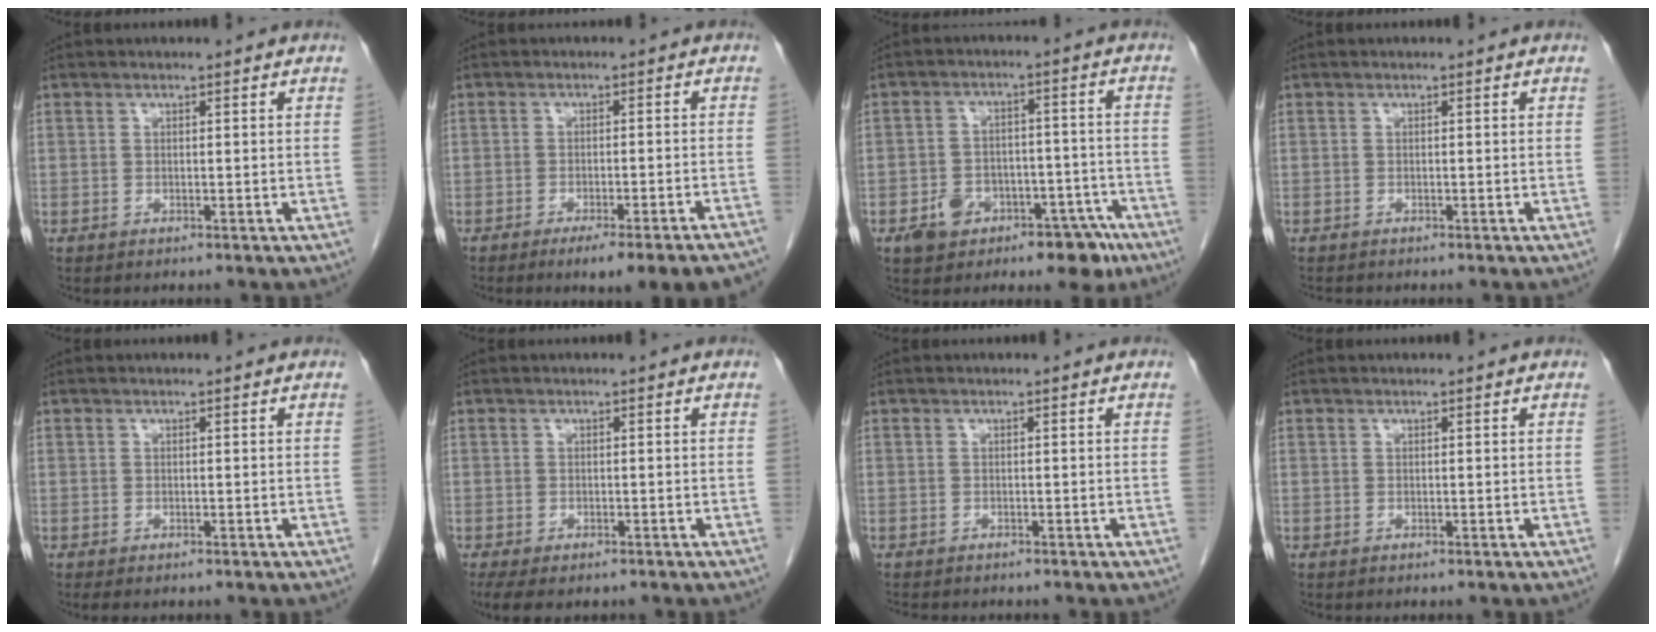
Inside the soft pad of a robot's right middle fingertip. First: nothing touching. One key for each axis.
{"total": 12.2, "fx": -10.2, "fy": 0.4, "fz": 6.7, "tx": -0.050, "ty": -0.005, "tz": -0.127}
{"total": 10.0, "fx": -6.2, "fy": 6.2, "fz": 4.9, "tx": -0.055, "ty": 0.032, "tz": -0.081}
{"total": 0.6, "fx": -0.6, "fy": 0.0, "fz": 0.1, "tx": -0.010, "ty": -0.004, "tz": -0.013}
{"total": 0.7, "fx": -0.6, "fy": 0.3, "fz": 0.4, "tx": -0.009, "ty": -0.003, "tz": -0.006}
{"total": 5.5, "fx": -3.9, "fy": 2.4, "fz": 2.9, "tx": -0.053, "ty": -0.015, "tz": -0.059}
{"total": 2.9, "fx": -2.5, "fy": 0.8, "fz": 1.2, "tx": -0.024, "ty": -0.009, "tz": -0.032}
{"total": 0.0}